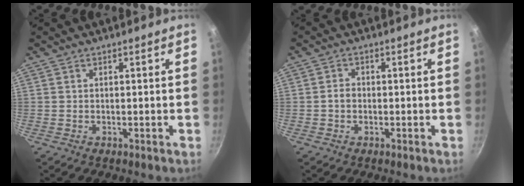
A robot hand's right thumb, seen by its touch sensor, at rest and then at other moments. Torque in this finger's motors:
{"motor_torque": [0.21, 0.14, 0.56, -0.41, -0.04]}